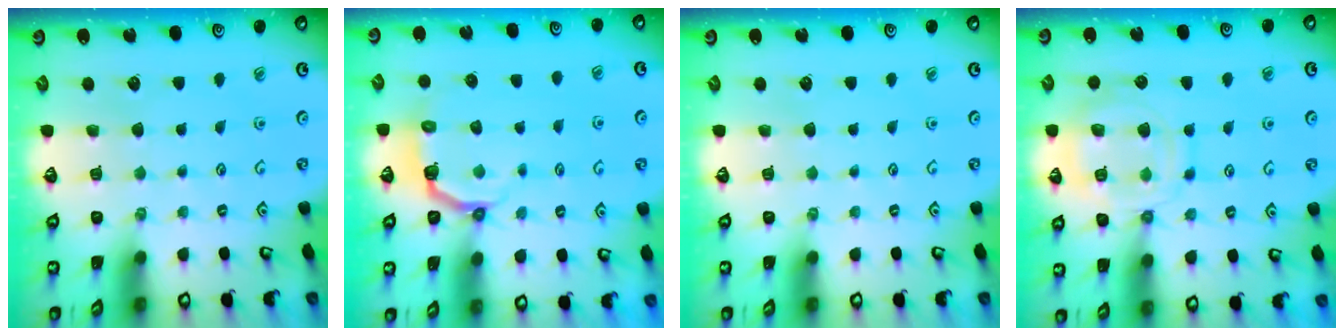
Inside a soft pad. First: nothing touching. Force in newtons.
{"total": 4.1, "press": 2.5, "slide": 3.2}
{"total": 0.0}
{"total": 14.6, "press": 14.5, "slide": 1.4}